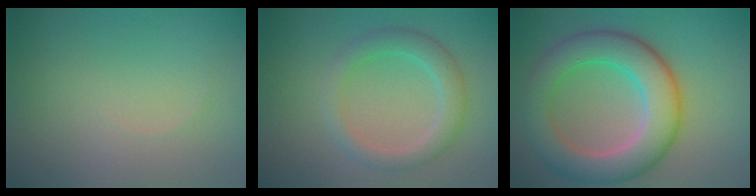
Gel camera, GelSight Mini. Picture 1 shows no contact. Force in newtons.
{"total": 3.1, "press": 3.1, "slide": 0.2}
{"total": 7.9, "press": 7.9, "slide": 0.4}